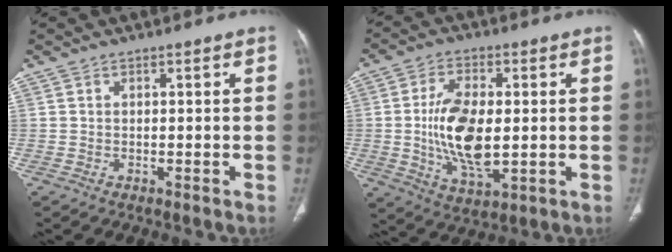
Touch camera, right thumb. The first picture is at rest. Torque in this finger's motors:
{"motor_torque": [1.89, 1.72, 1.42, -0.97, 0.15]}